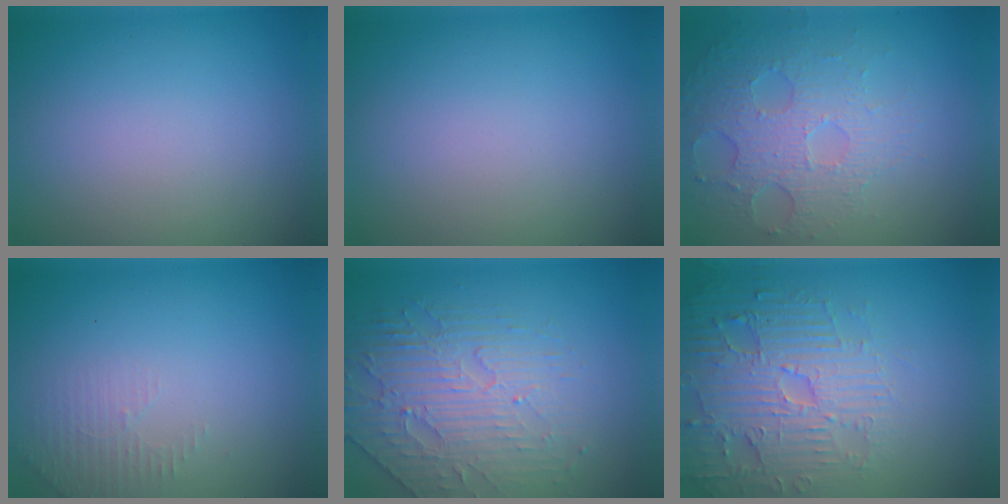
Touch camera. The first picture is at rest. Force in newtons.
{"total": 0.0}
{"total": 5.0, "press": 3.4, "slide": 3.7}
{"total": 1.5, "press": 1.5, "slide": 0.4}
{"total": 4.2, "press": 3.8, "slide": 1.7}
{"total": 4.8, "press": 4.7, "slide": 0.6}